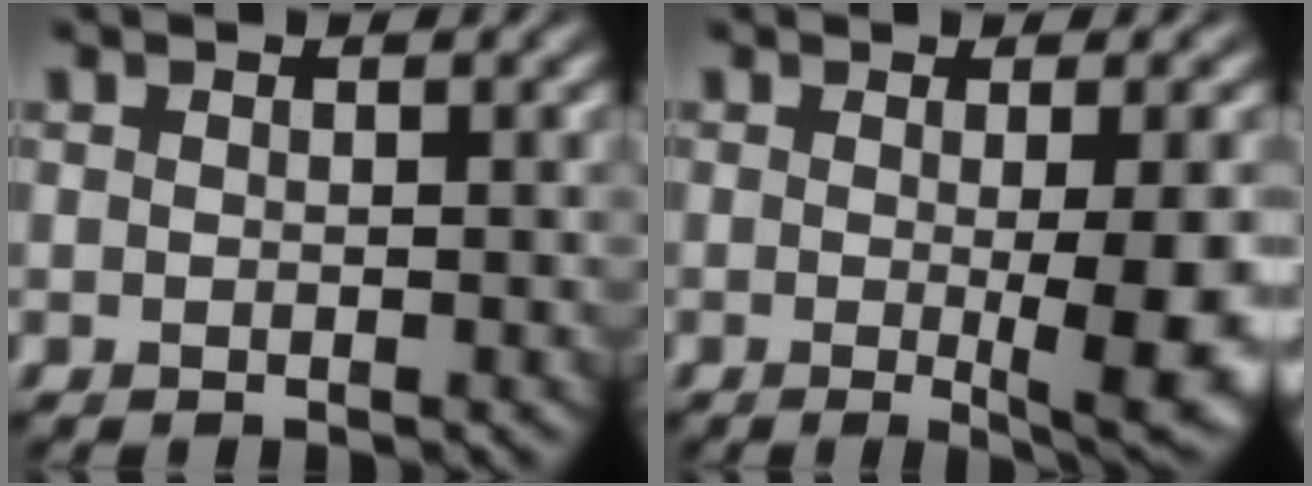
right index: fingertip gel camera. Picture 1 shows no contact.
{"total": 7.7, "force": [-1.0, 1.5, 7.5], "torque": [-0.096, -0.016, -0.007]}